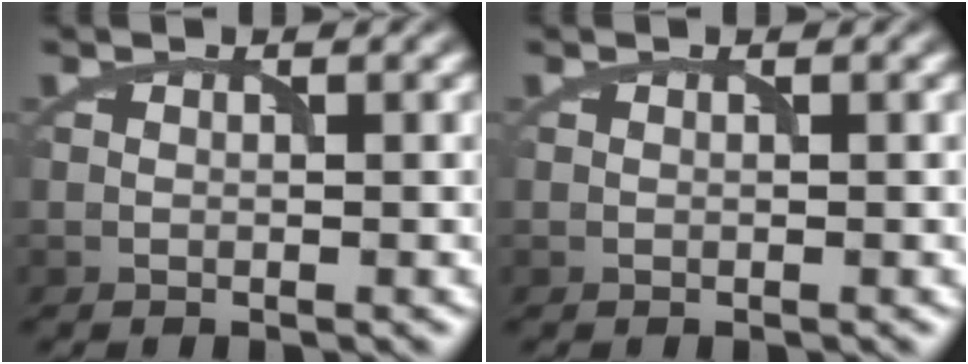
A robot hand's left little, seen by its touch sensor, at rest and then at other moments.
{"total": 0.0}